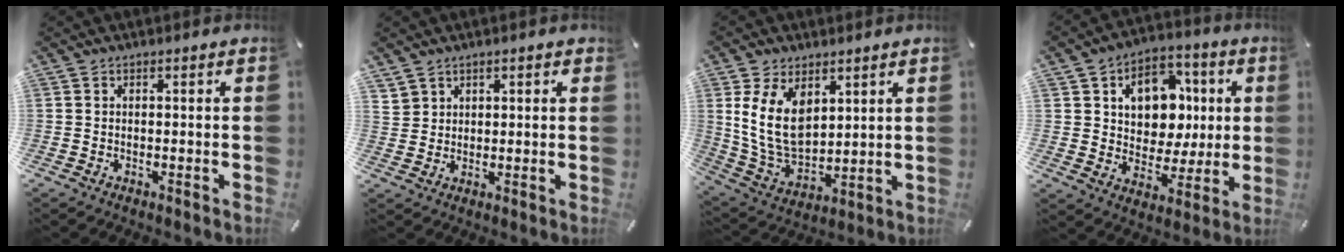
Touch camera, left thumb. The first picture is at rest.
{"total": 3.3, "force": [2.1, 2.5, -0.2], "torque": [0.001, -0.007, 0.039]}
{"total": 13.2, "force": [4.3, 9.0, 8.8], "torque": [-0.197, -0.020, 0.081]}
{"total": 12.4, "force": [2.6, 10.6, 5.9], "torque": [-0.084, -0.009, 0.054]}